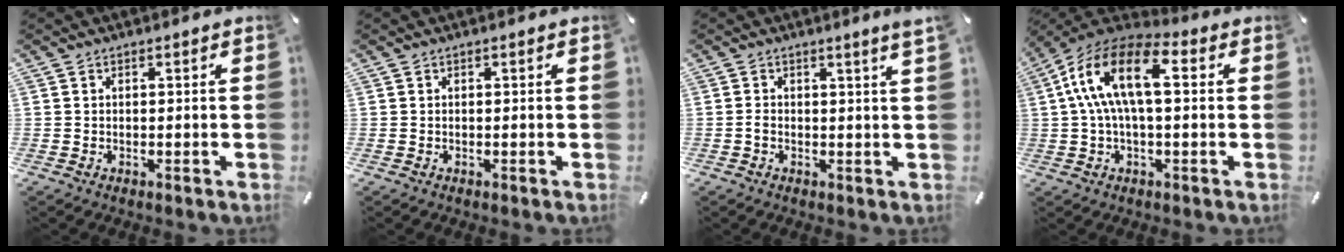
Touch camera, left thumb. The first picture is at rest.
{"total": 0.0}
{"total": 2.6, "force": [0.3, 0.3, 2.5], "torque": [-0.047, -0.001, 0.006]}
{"total": 14.2, "force": [2.2, 7.0, 12.1], "torque": [-0.261, 0.002, 0.035]}